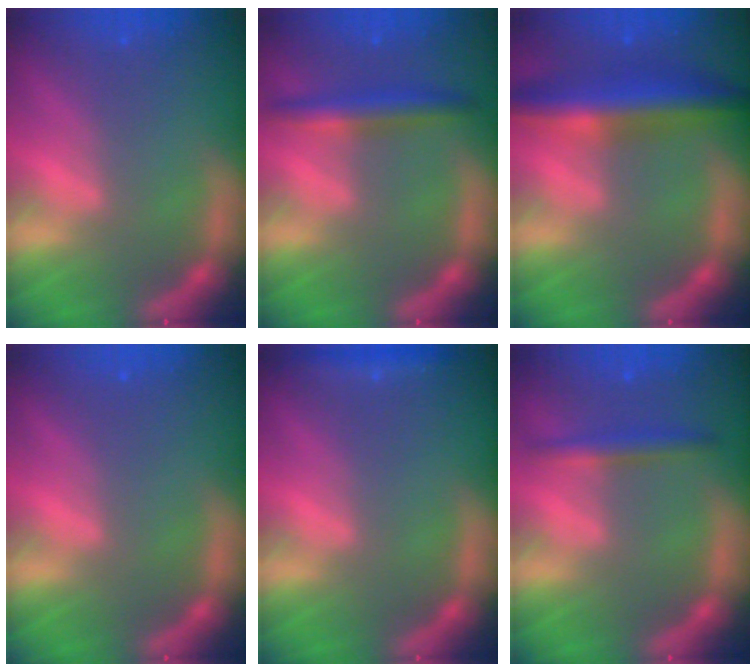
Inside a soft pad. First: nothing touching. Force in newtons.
{"total": 3.5}
{"total": 7.0}
{"total": 0.0}
{"total": 1.4}
{"total": 2.4}